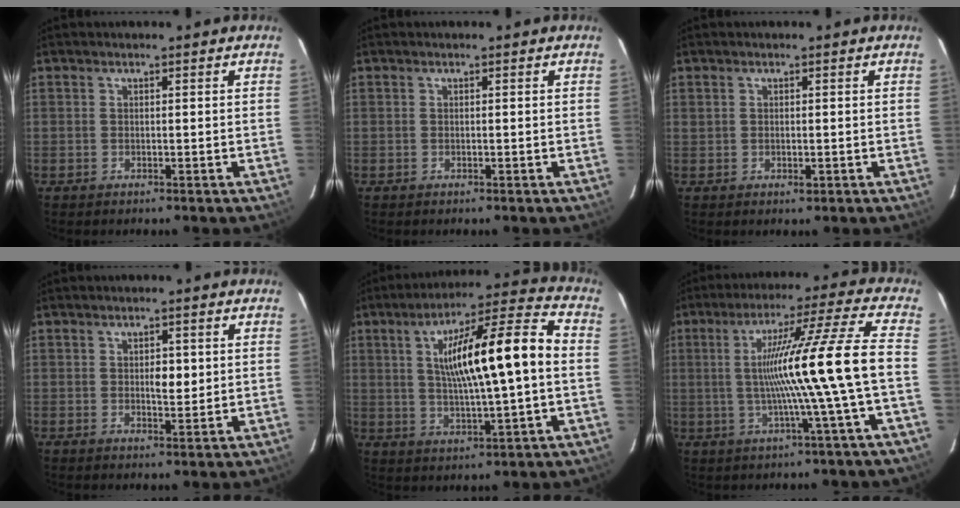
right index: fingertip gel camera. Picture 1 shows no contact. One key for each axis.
{"total": 0.0}
{"total": 1.1, "fx": -0.2, "fy": 0.6, "fz": 1.0, "tx": -0.020, "ty": -0.003, "tz": 0.002}
{"total": 2.8, "fx": 0.4, "fy": 1.3, "fz": 2.5, "tx": -0.035, "ty": 0.000, "tz": 0.007}
{"total": 17.1, "fx": 1.6, "fy": 1.4, "fz": 16.9, "tx": -0.279, "ty": 0.024, "tz": 0.024}
{"total": 14.8, "fx": -1.5, "fy": -2.7, "fz": 14.5, "tx": -0.237, "ty": 0.007, "tz": -0.025}